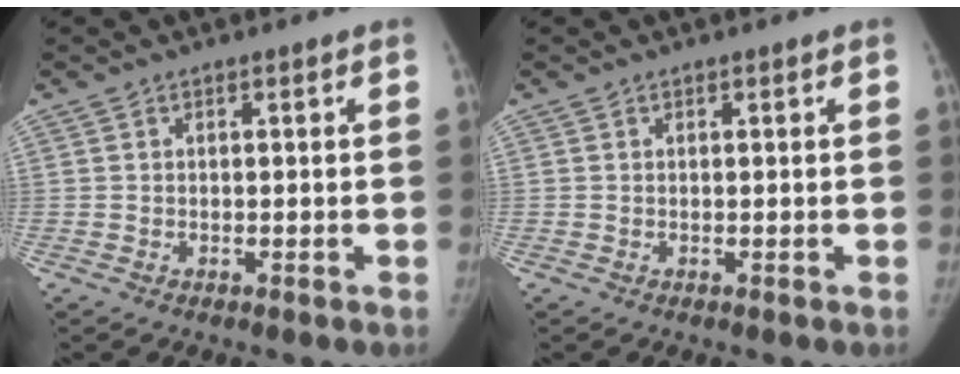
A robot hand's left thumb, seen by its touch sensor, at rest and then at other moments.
{"total": 0.0}